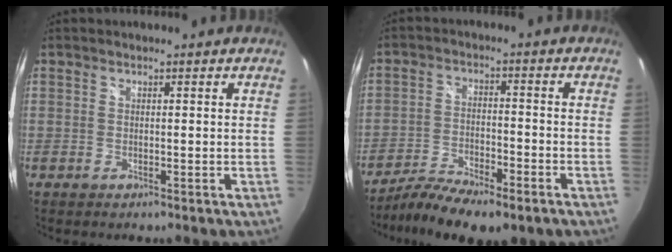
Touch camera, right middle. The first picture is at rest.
{"total": 12.3, "force": [-9.0, 3.9, 7.4], "torque": [-0.160, -0.035, -0.158]}